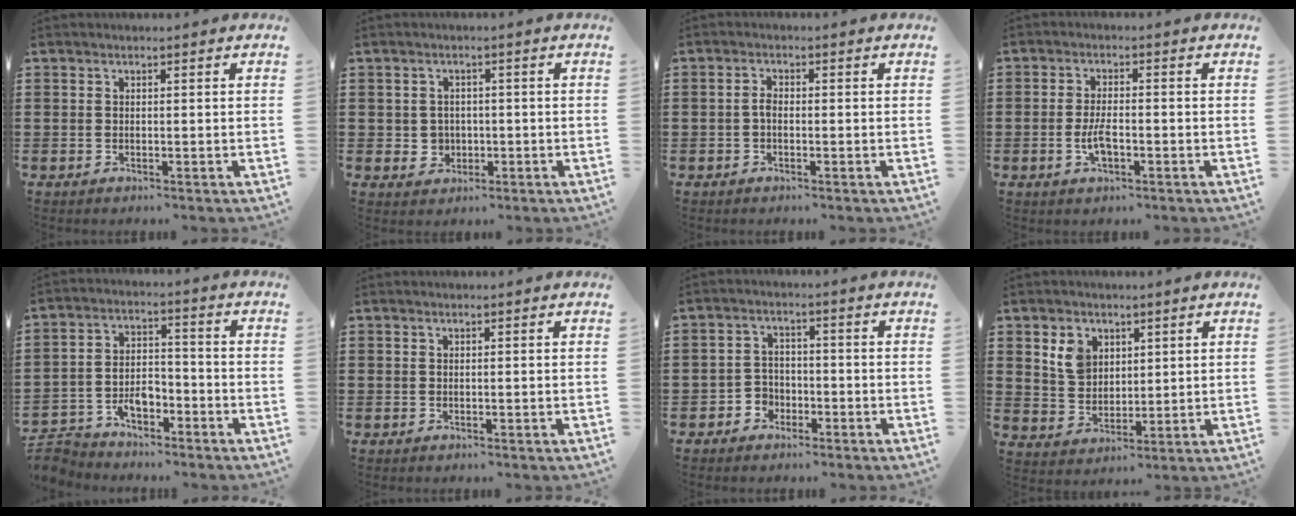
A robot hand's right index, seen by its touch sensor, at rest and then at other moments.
{"total": 2.6, "force": [-0.3, 2.5, 0.6], "torque": [-0.024, 0.008, -0.010]}
{"total": 1.6, "force": [-0.5, 0.7, 1.3], "torque": [-0.035, -0.002, -0.012]}
{"total": 3.9, "force": [-1.1, 1.4, 3.4], "torque": [-0.074, -0.002, -0.023]}
{"total": 5.6, "force": [-4.7, 2.4, 2.0], "torque": [-0.057, 0.007, -0.098]}
{"total": 0.0}
{"total": 3.0, "force": [-2.0, 2.2, 0.5], "torque": [-0.020, 0.008, -0.044]}
{"total": 5.5, "force": [2.6, 4.3, 2.3], "torque": [-0.063, 0.016, 0.049]}